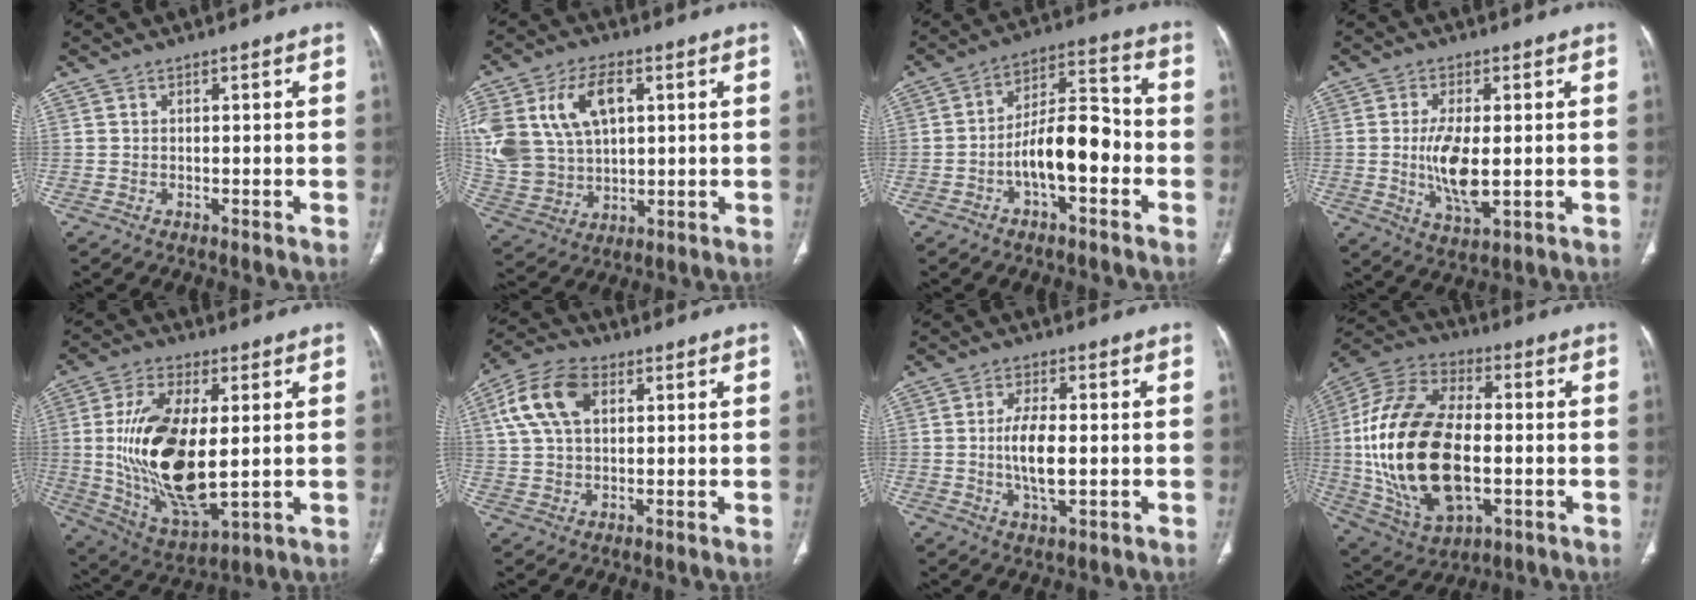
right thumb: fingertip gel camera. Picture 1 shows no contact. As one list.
[{"total": 19.9, "force": [5.7, 13.4, 13.5], "torque": [-0.288, 0.003, 0.119]}, {"total": 12.2, "force": [-3.6, 5.3, 10.4], "torque": [-0.160, 0.046, -0.066]}, {"total": 9.1, "force": [-0.4, 3.7, 8.3], "torque": [-0.160, -0.016, -0.002]}, {"total": 21.0, "force": [0.9, 9.8, 18.6], "torque": [-0.352, -0.018, 0.029]}, {"total": 11.5, "force": [3.6, 7.1, 8.2], "torque": [-0.159, 0.016, 0.064]}, {"total": 7.7, "force": [-0.5, 3.3, 7.0], "torque": [-0.133, -0.004, -0.010]}, {"total": 27.5, "force": [-1.7, 15.4, 22.7], "torque": [-0.454, 0.005, -0.018]}]